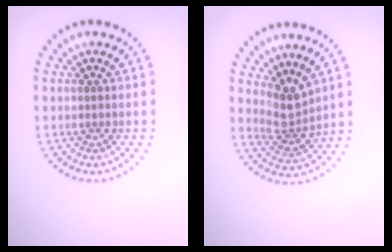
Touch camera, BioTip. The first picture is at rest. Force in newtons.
{"total": 3.0, "press": 2.4, "slide": 1.8}